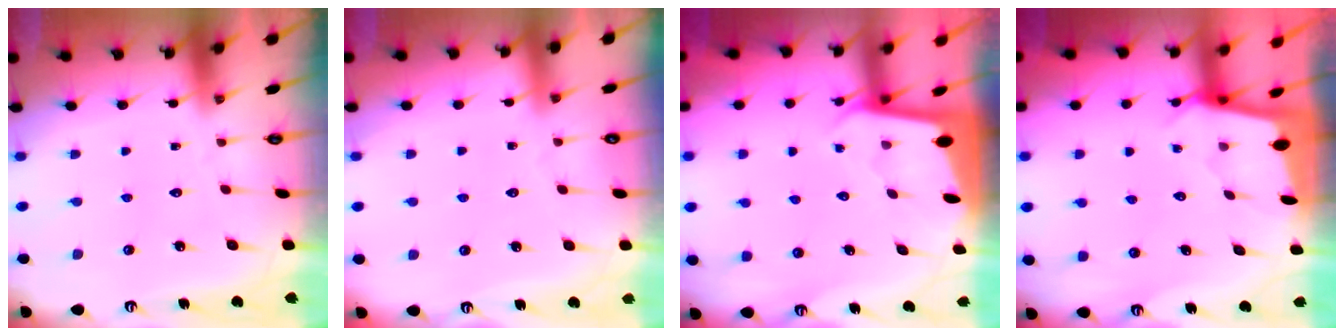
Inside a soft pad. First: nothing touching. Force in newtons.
{"total": 3.5, "press": 3.4, "slide": 0.6}
{"total": 1.9, "press": 1.9, "slide": 0.1}
{"total": 2.1, "press": 2.1, "slide": 0.3}